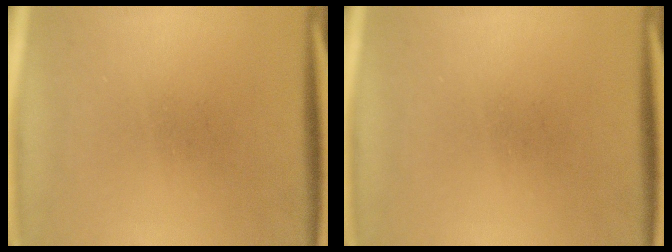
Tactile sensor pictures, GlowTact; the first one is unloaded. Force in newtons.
{"total": 0.0}